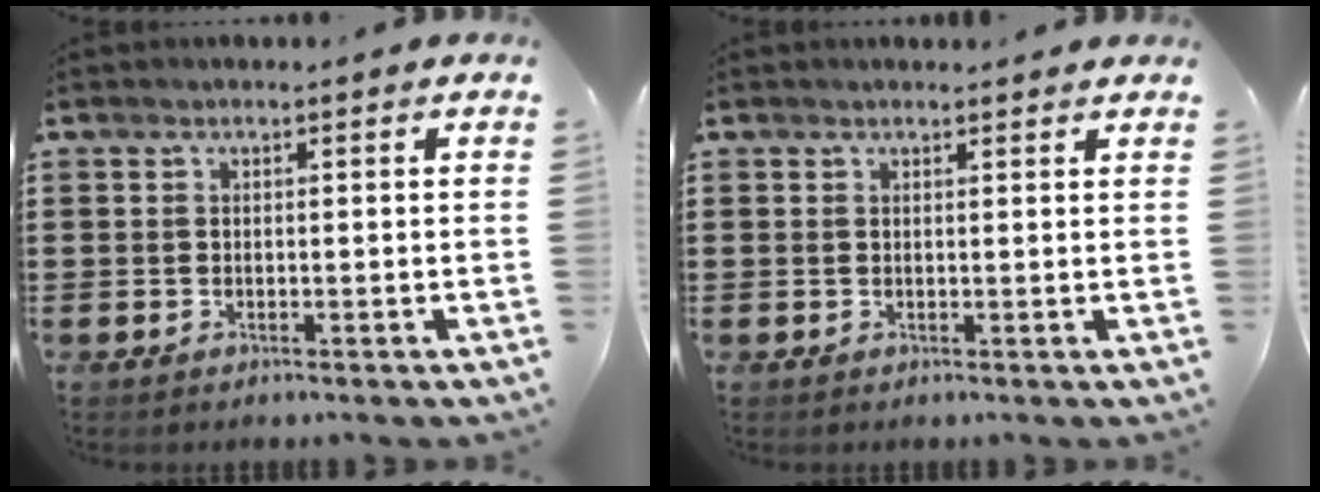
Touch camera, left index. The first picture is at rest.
{"total": 0.6, "force": [0.6, 0.1, 0.1], "torque": [0.003, -0.003, 0.010]}